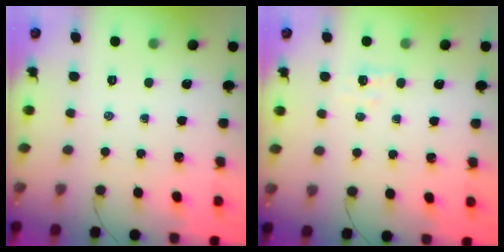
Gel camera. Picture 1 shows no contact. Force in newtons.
{"total": 2.9, "press": 2.8, "slide": 1.0}